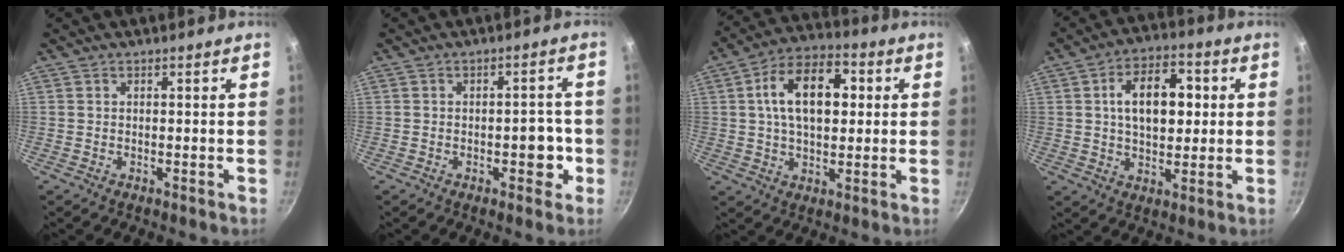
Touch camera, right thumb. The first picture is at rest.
{"total": 5.0, "force": [-1.5, 2.9, 3.8], "torque": [-0.017, 0.018, -0.020]}
{"total": 14.8, "force": [2.7, 8.9, 11.5], "torque": [-0.162, 0.019, 0.033]}
{"total": 12.8, "force": [2.0, 7.9, 9.9], "torque": [-0.124, 0.010, 0.025]}